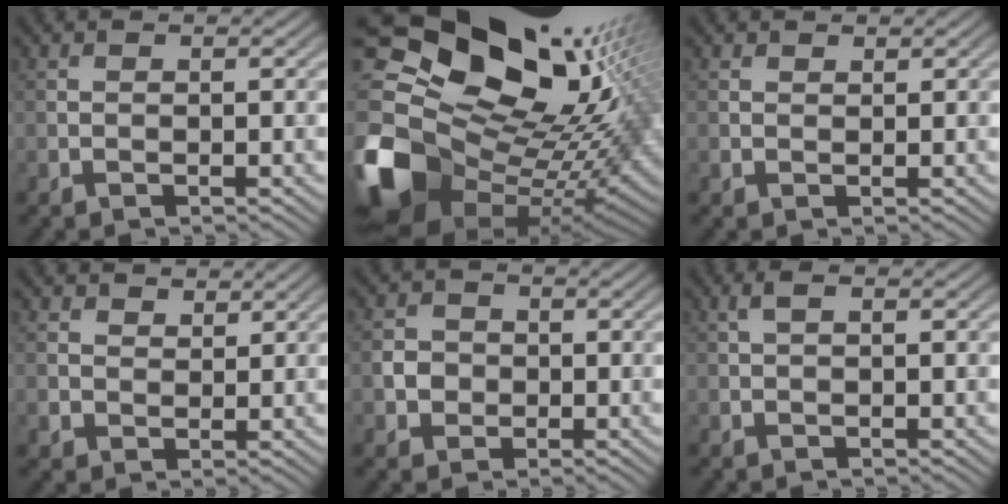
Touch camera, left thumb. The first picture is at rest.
{"total": 19.4, "force": [3.9, 14.1, 12.7], "torque": [-0.272, -0.008, 0.091]}
{"total": 0.9, "force": [0.7, 0.6, 0.1], "torque": [-0.003, -0.002, 0.014]}
{"total": 2.6, "force": [1.6, 1.9, 0.7], "torque": [-0.019, -0.004, 0.030]}
{"total": 2.9, "force": [-0.6, 2.7, 1.0], "torque": [-0.019, -0.001, -0.016]}
{"total": 1.3, "force": [0.2, 0.5, 1.1], "torque": [-0.028, 0.008, 0.003]}